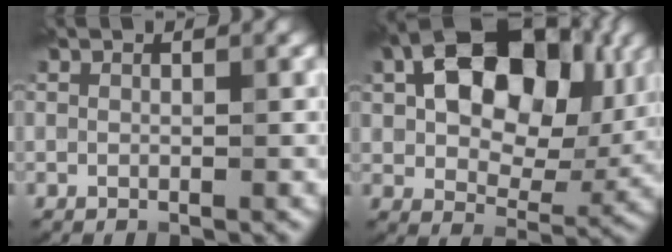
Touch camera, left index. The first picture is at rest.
{"total": 14.5, "force": [4.1, 9.0, 10.6], "torque": [-0.153, 0.021, 0.063]}